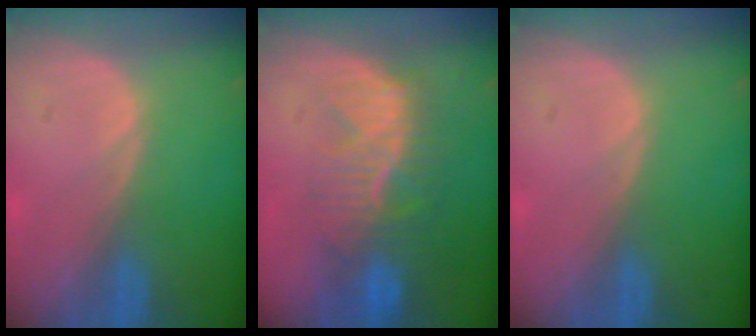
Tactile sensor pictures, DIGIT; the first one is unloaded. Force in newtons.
{"total": 10.0, "press": 8.7, "slide": 4.9}
{"total": 0.0}